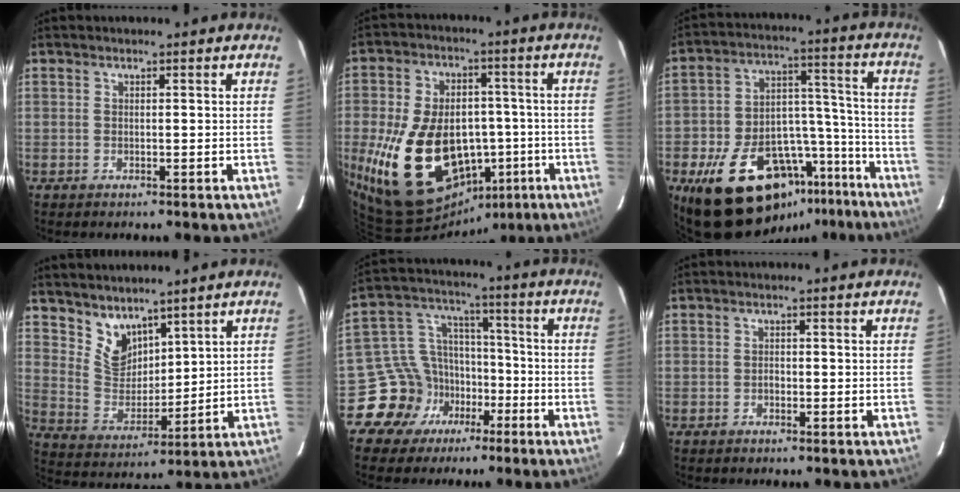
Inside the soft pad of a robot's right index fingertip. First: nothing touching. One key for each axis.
{"total": 24.7, "fx": -6.4, "fy": 16.9, "fz": 16.8, "tx": -0.357, "ty": 0.015, "tz": -0.068}
{"total": 24.6, "fx": -17.7, "fy": 11.8, "fz": 12.4, "tx": -0.214, "ty": 0.047, "tz": -0.239}
{"total": 8.0, "fx": 6.2, "fy": 4.4, "fz": 2.6, "tx": -0.041, "ty": 0.000, "tz": 0.133}
{"total": 11.1, "fx": -6.1, "fy": 9.1, "fz": 1.8, "tx": -0.045, "ty": 0.055, "tz": -0.097}
{"total": 0.8, "fx": -0.5, "fy": 0.6, "fz": 0.3, "tx": -0.004, "ty": 0.003, "tz": -0.008}